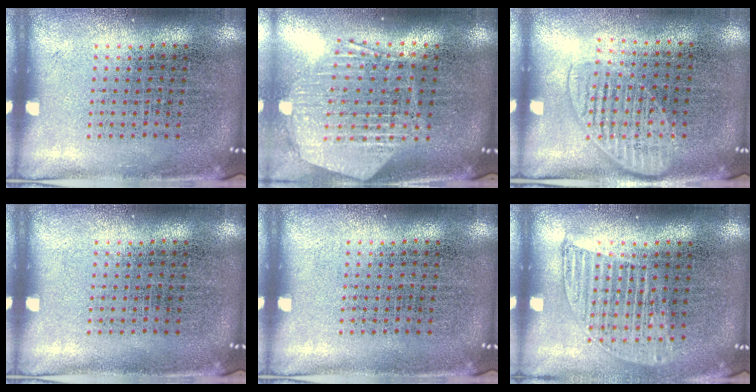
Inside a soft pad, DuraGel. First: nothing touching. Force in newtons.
{"total": 1.7, "press": 1.6, "slide": 0.7}
{"total": 1.4, "press": 1.3, "slide": 0.6}
{"total": 0.0}
{"total": 0.0}
{"total": 1.3, "press": 1.1, "slide": 0.6}